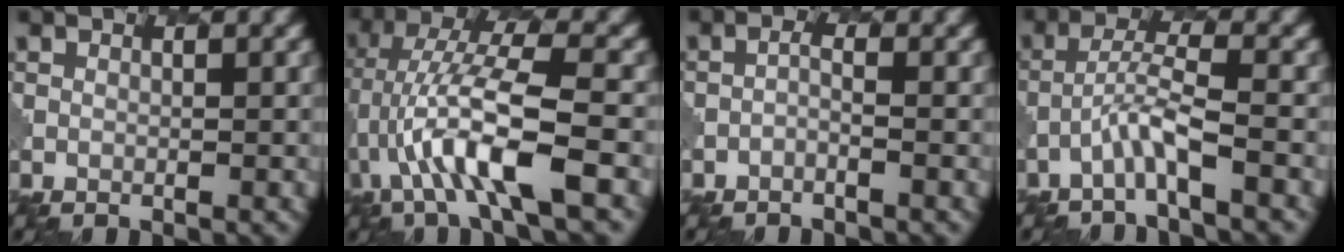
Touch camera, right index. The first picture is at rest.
{"total": 8.8, "force": [-2.2, 1.9, 8.3], "torque": [-0.154, 0.021, -0.041]}
{"total": 0.7, "force": [-0.6, 0.1, 0.4], "torque": [-0.009, 0.001, -0.016]}
{"total": 2.9, "force": [-1.5, 0.1, 2.4], "torque": [-0.050, 0.016, -0.035]}